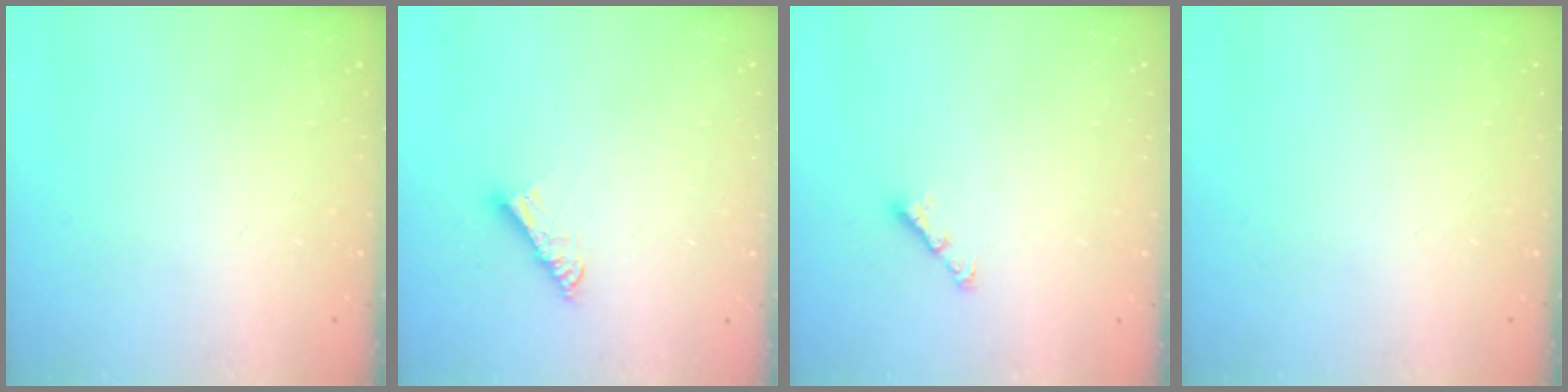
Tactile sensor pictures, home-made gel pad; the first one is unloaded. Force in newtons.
{"total": 6.1, "press": 6.1, "slide": 0.4}
{"total": 2.9, "press": 2.8, "slide": 0.6}
{"total": 0.0}